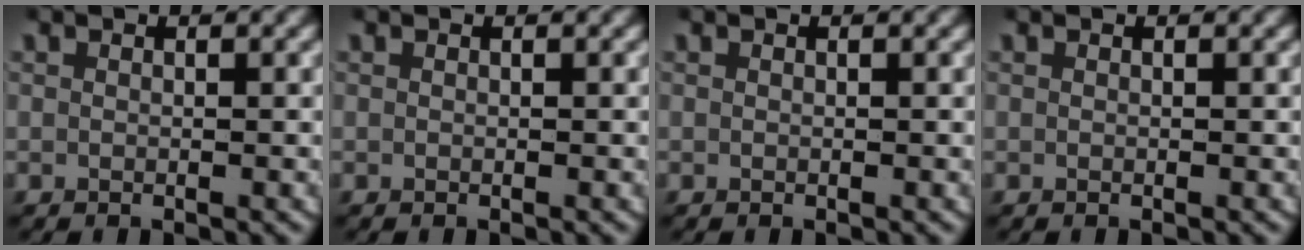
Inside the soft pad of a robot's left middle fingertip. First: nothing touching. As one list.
[{"total": 0.0}, {"total": 0.0}, {"total": 0.0}]